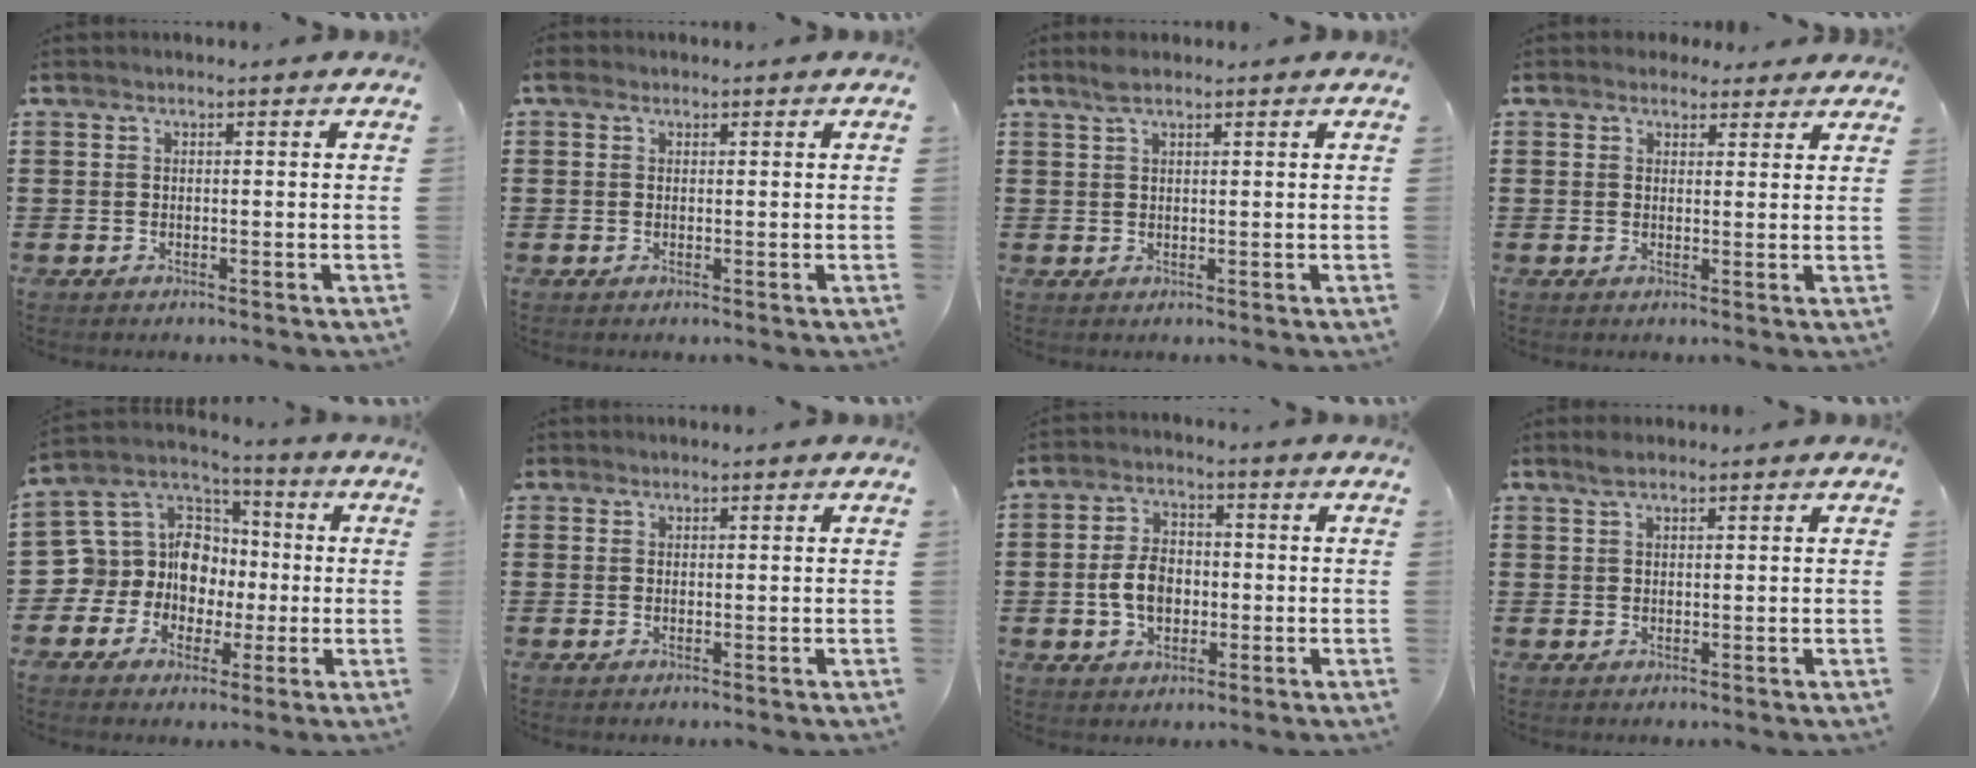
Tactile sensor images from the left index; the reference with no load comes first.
{"total": 1.3, "force": [0.5, 1.0, 0.7], "torque": [-0.017, 0.008, 0.008]}
{"total": 2.5, "force": [1.8, 0.7, 1.6], "torque": [-0.035, 0.004, 0.032]}
{"total": 2.6, "force": [2.2, 1.4, 0.3], "torque": [-0.005, 0.001, 0.040]}
{"total": 11.0, "force": [-1.1, 10.4, 3.4], "torque": [-0.110, 0.000, -0.018]}
{"total": 0.7, "force": [0.5, 0.5, 0.1], "torque": [-0.003, 0.003, 0.009]}
{"total": 6.0, "force": [-0.9, 3.9, 4.5], "torque": [-0.098, 0.000, -0.024]}
{"total": 1.9, "force": [1.4, 0.5, 1.1], "torque": [-0.024, 0.003, 0.026]}